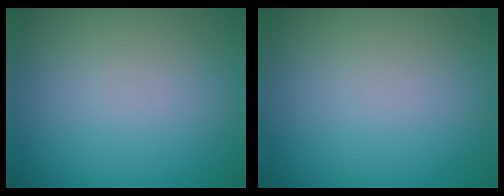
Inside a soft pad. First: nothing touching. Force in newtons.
{"total": 0.0}